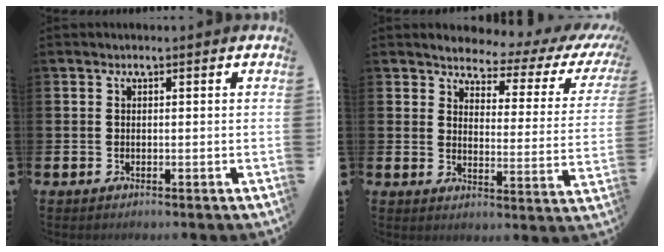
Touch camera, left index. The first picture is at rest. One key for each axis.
{"total": 3.5, "fx": 3.1, "fy": 1.1, "fz": 1.2, "tx": -0.036, "ty": -0.033, "tz": 0.041}